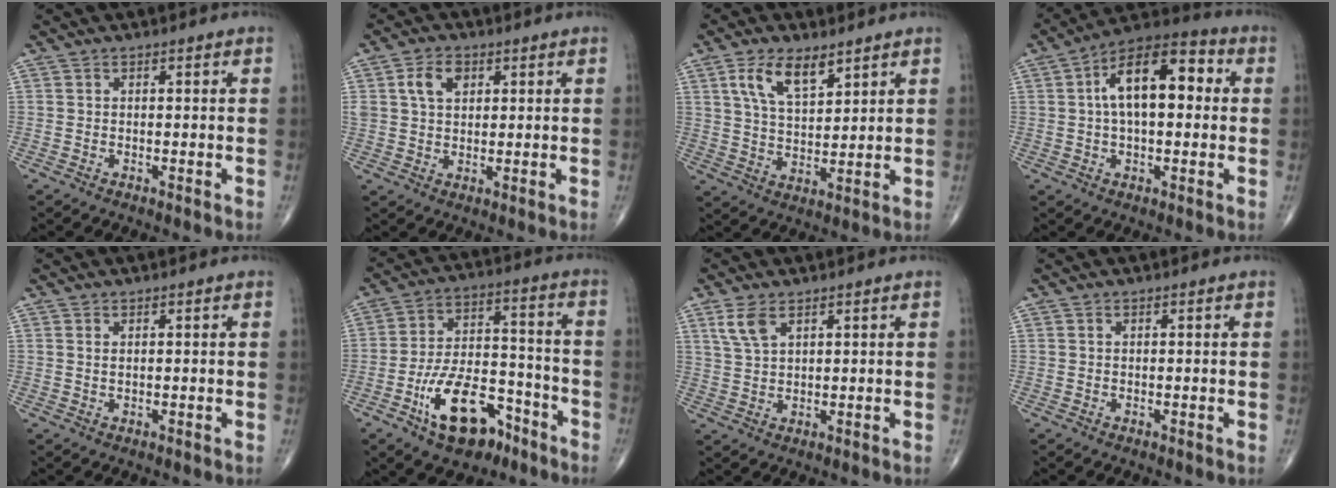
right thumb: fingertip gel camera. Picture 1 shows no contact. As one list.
[{"total": 5.5, "force": [2.0, 3.7, 3.5], "torque": [-0.052, 0.000, 0.037]}, {"total": 8.9, "force": [5.0, 4.1, 6.1], "torque": [-0.102, -0.024, 0.099]}, {"total": 15.1, "force": [2.3, 7.6, 12.8], "torque": [-0.196, 0.035, 0.028]}, {"total": 0.6, "force": [0.3, 0.2, 0.5], "torque": [-0.009, -0.001, 0.007]}, {"total": 15.5, "force": [-8.4, 8.3, 10.1], "torque": [-0.150, 0.065, -0.135]}, {"total": 4.5, "force": [2.6, 2.1, 3.0], "torque": [-0.065, -0.002, 0.060]}, {"total": 0.0}]